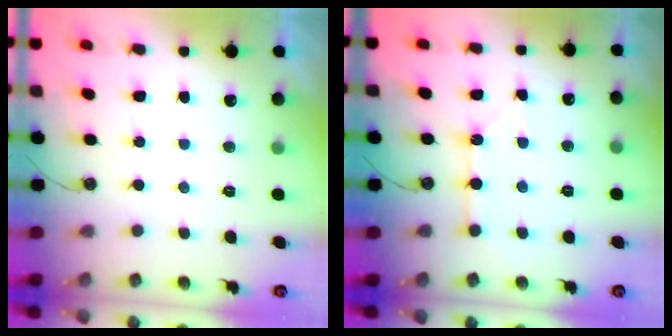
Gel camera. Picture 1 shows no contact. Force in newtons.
{"total": 2.9, "press": 2.9, "slide": 0.5}